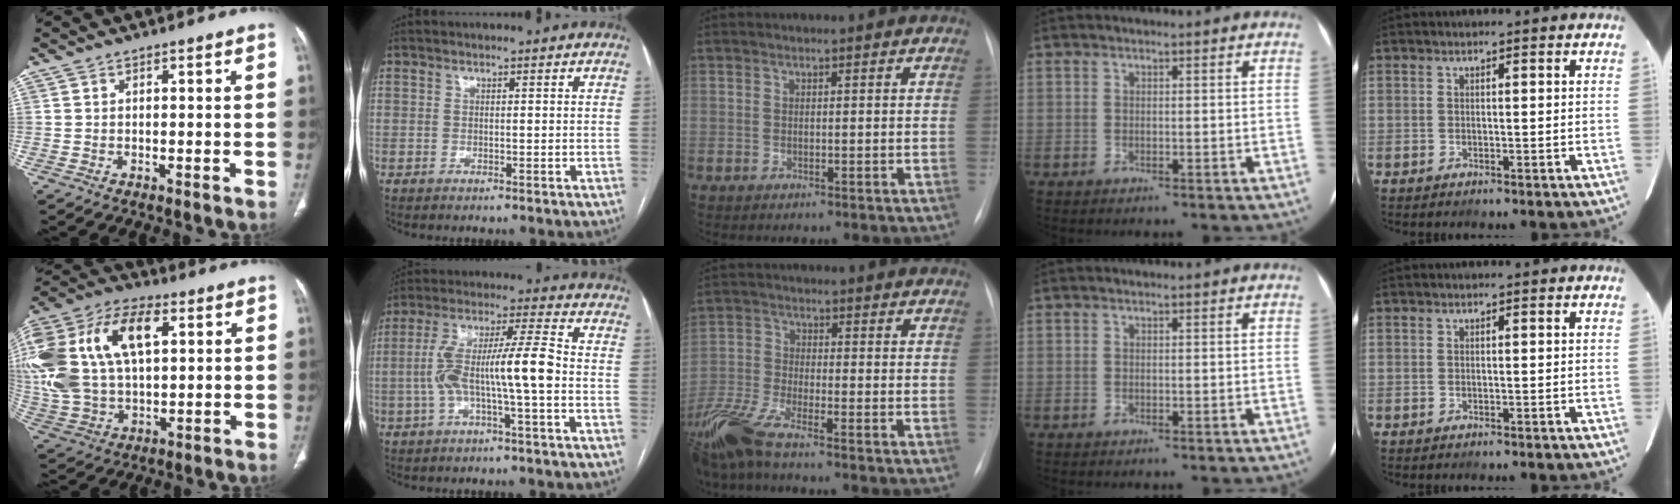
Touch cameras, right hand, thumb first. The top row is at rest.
{"thumb": {"total": 26.9, "force": [6.6, 15.6, 20.9], "torque": [-0.475, 0.030, 0.124]}, "index": {"total": 11.0, "force": [-1.9, 0.6, 10.8], "torque": [-0.208, 0.030, -0.037]}, "middle": {"total": 8.3, "force": [-6.7, 0.5, 4.9], "torque": [-0.118, -0.026, -0.136]}}